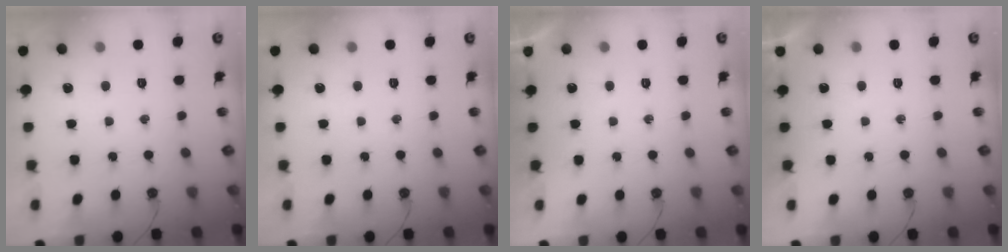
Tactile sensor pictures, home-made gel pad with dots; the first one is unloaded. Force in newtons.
{"total": 0.0}
{"total": 0.0}
{"total": 0.0}